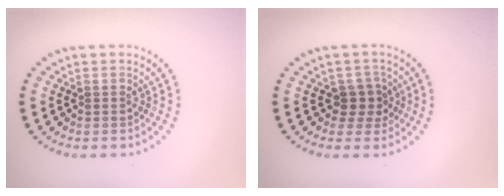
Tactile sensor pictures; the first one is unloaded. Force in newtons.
{"total": 2.2, "press": 1.9, "slide": 1.2}